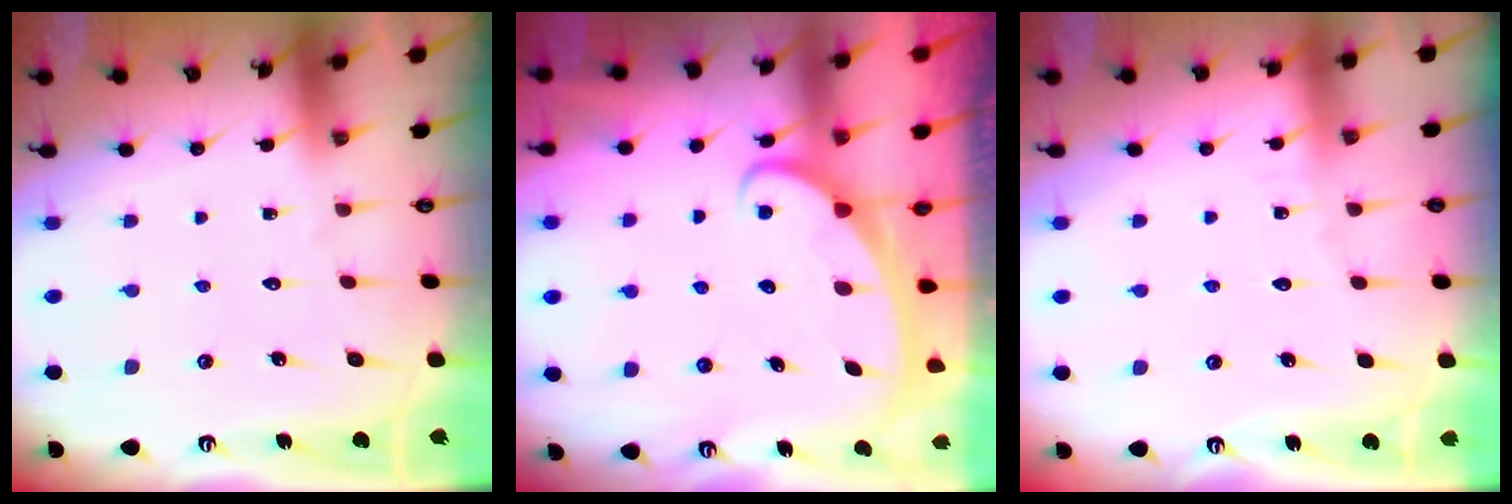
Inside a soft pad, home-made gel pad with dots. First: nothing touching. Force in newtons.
{"total": 2.4, "press": 2.4, "slide": 0.3}
{"total": 2.7, "press": 2.7, "slide": 0.2}